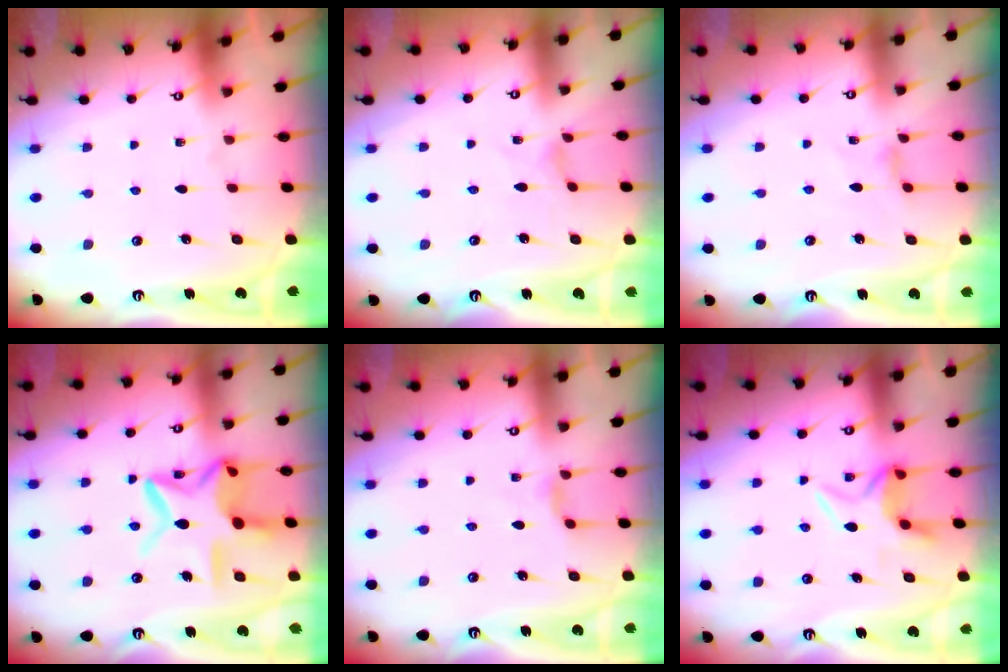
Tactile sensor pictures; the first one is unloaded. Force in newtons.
{"total": 0.0}
{"total": 2.7, "press": 2.6, "slide": 0.5}
{"total": 15.3, "press": 15.3, "slide": 1.2}
{"total": 1.9, "press": 1.9, "slide": 0.4}
{"total": 6.0, "press": 5.9, "slide": 1.4}